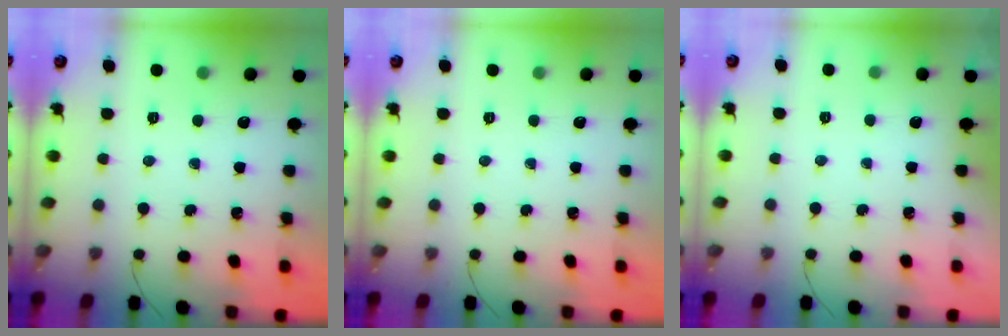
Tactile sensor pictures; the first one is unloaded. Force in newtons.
{"total": 0.0}
{"total": 1.9, "press": 1.9, "slide": 0.3}